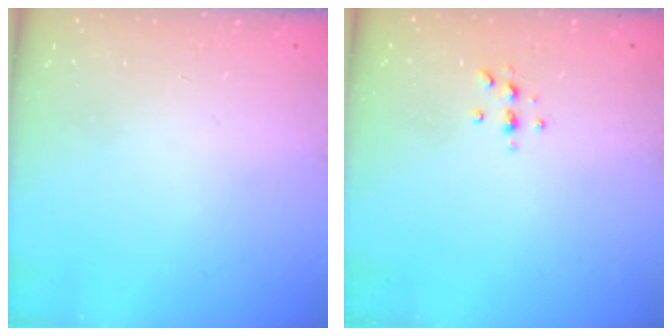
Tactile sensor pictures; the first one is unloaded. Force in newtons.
{"total": 3.8, "press": 3.7, "slide": 0.4}